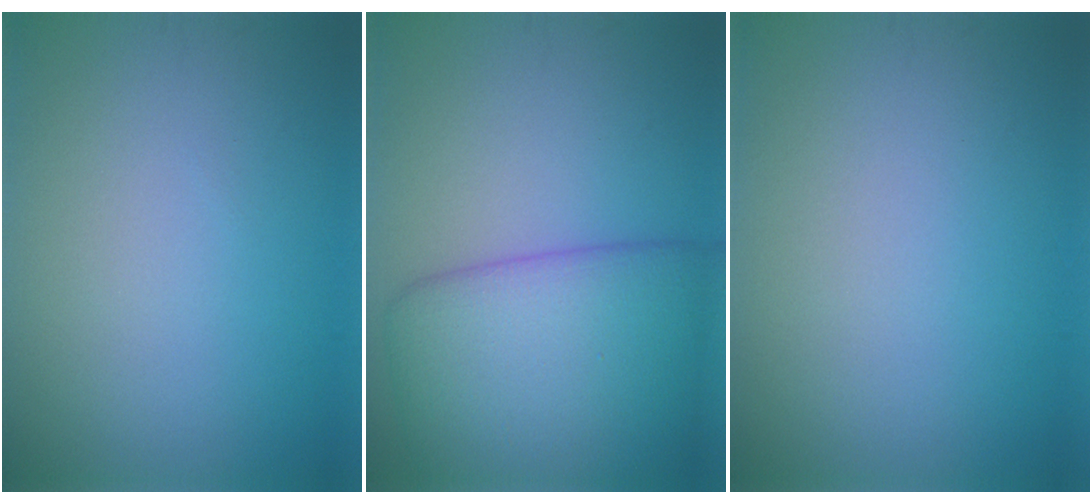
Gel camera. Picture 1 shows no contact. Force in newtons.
{"total": 8.5, "press": 8.5, "slide": 0.4}
{"total": 0.0}